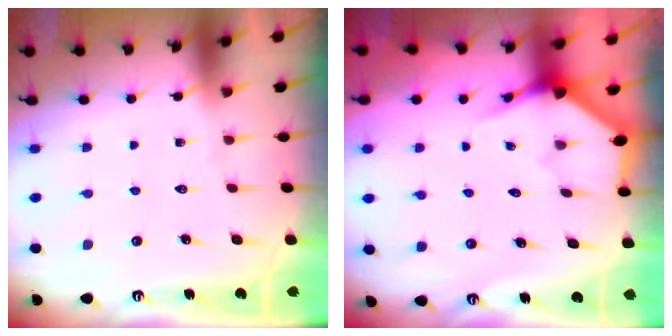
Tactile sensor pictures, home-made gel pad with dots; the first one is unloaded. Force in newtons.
{"total": 3.6, "press": 3.6, "slide": 0.2}